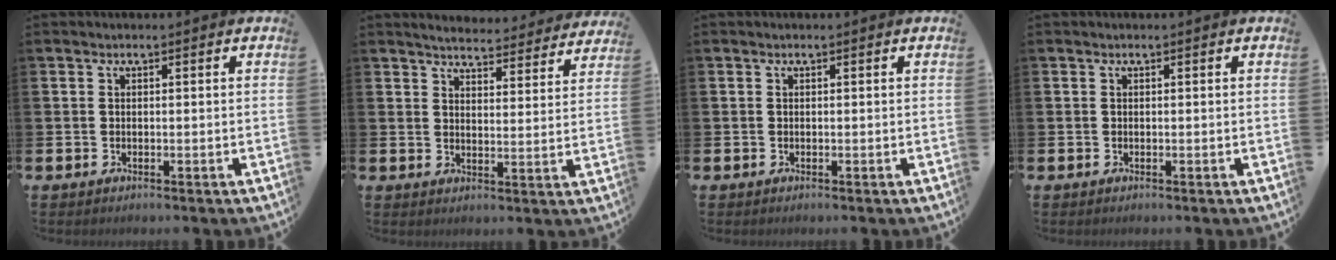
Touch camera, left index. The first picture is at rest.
{"total": 4.7, "force": [4.6, 0.6, 0.4], "torque": [-0.015, -0.039, 0.077]}
{"total": 0.0}
{"total": 0.0}